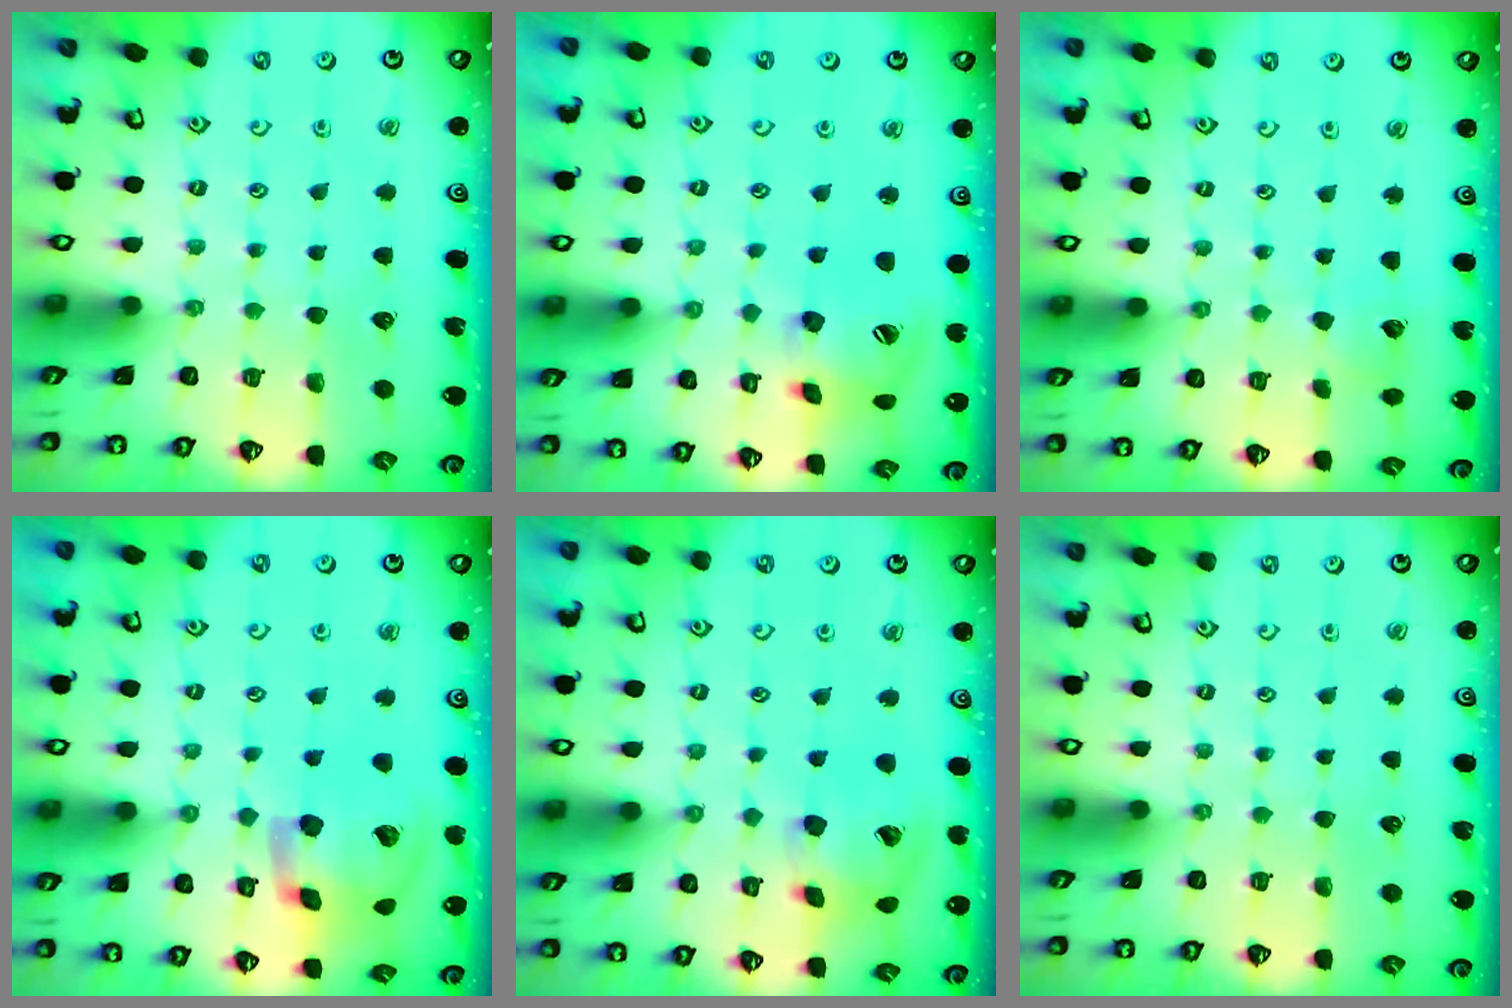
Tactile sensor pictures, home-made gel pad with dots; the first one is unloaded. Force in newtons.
{"total": 16.9, "press": 16.8, "slide": 2.2}
{"total": 4.8, "press": 4.7, "slide": 0.6}
{"total": 18.1, "press": 17.9, "slide": 2.9}
{"total": 14.9, "press": 14.7, "slide": 2.4}
{"total": 0.0}